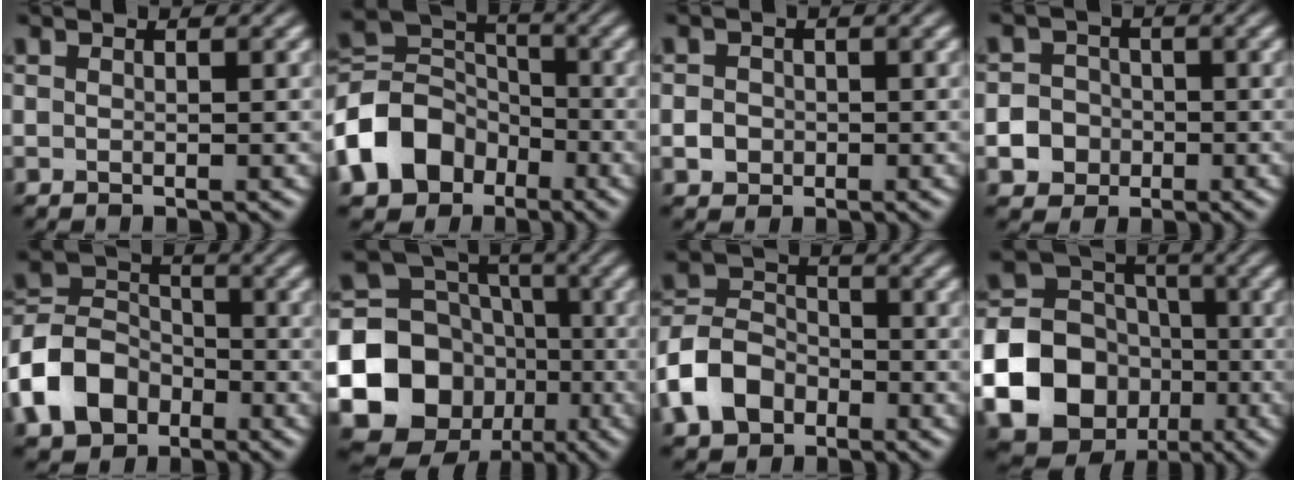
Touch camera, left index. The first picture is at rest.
{"total": 7.7, "force": [-4.3, 5.7, 3.0], "torque": [-0.068, 0.006, -0.085]}
{"total": 1.0, "force": [-0.7, 0.6, -0.4], "torque": [0.002, 0.000, -0.003]}
{"total": 3.8, "force": [-1.9, 3.3, 0.1], "torque": [0.013, 0.003, -0.035]}
{"total": 6.4, "force": [-3.8, 4.5, 2.5], "torque": [-0.062, 0.006, -0.076]}
{"total": 20.2, "force": [-6.2, 18.6, 4.9], "torque": [-0.143, -0.038, -0.118]}
{"total": 5.1, "force": [-3.3, 3.4, 2.0], "torque": [-0.052, 0.006, -0.061]}
{"total": 19.4, "force": [-6.9, 17.4, 5.1], "torque": [-0.153, -0.053, -0.130]}